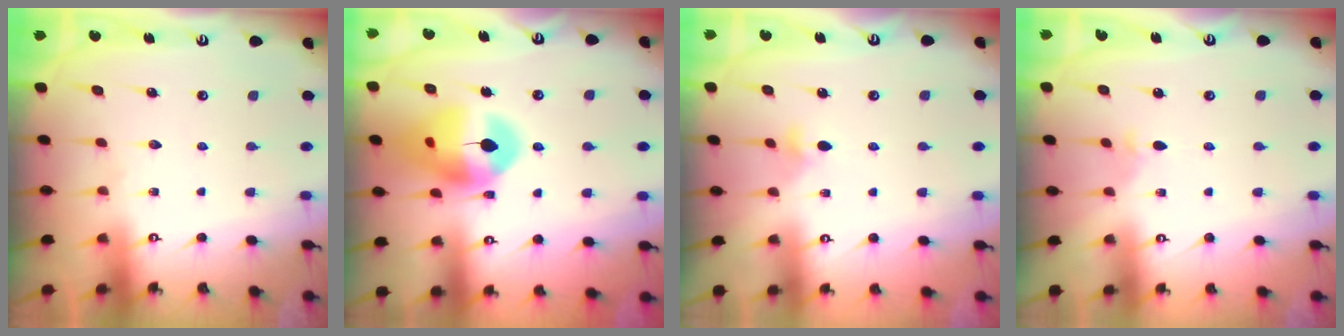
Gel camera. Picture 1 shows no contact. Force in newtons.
{"total": 15.8, "press": 15.7, "slide": 2.0}
{"total": 4.8, "press": 4.7, "slide": 0.8}
{"total": 2.2, "press": 2.1, "slide": 0.6}